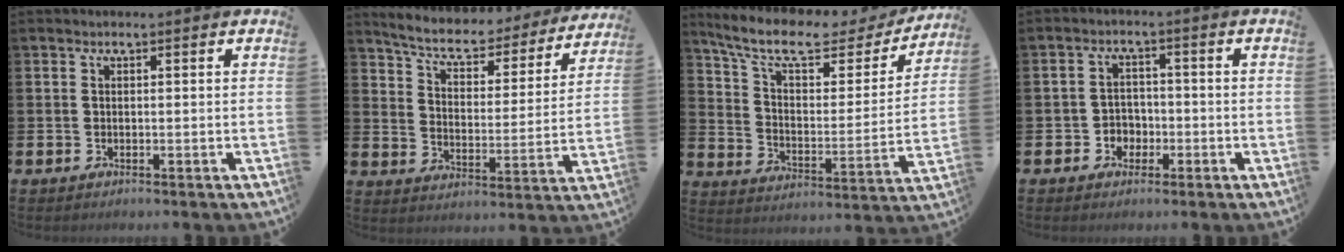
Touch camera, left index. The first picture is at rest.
{"total": 6.3, "force": [5.6, 1.8, 2.1], "torque": [-0.061, -0.046, 0.088]}
{"total": 10.4, "force": [8.4, 3.3, 5.1], "torque": [-0.120, -0.053, 0.139]}
{"total": 2.9, "force": [-1.3, 2.5, 0.7], "torque": [-0.016, 0.001, -0.032]}